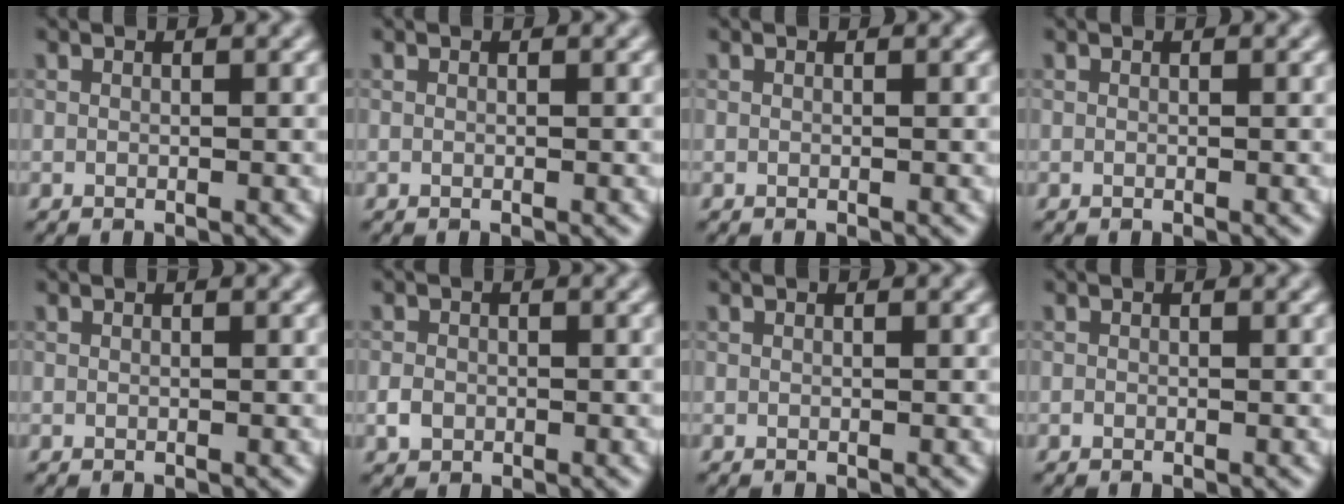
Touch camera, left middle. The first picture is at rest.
{"total": 0.0}
{"total": 0.0}
{"total": 0.0}
{"total": 0.0}
{"total": 1.4, "force": [-0.4, 1.2, 0.6], "torque": [-0.011, 0.000, -0.012]}
{"total": 0.0}
{"total": 0.0}